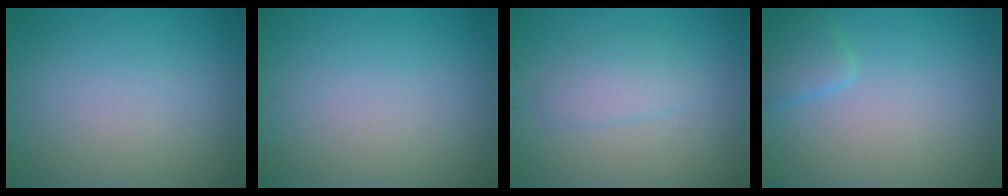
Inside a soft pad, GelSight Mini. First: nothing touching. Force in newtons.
{"total": 0.0}
{"total": 2.0, "press": 1.9, "slide": 0.1}
{"total": 2.0, "press": 2.0, "slide": 0.1}